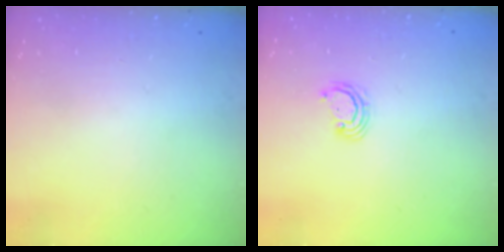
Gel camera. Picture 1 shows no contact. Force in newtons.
{"total": 3.6, "press": 3.6, "slide": 0.4}